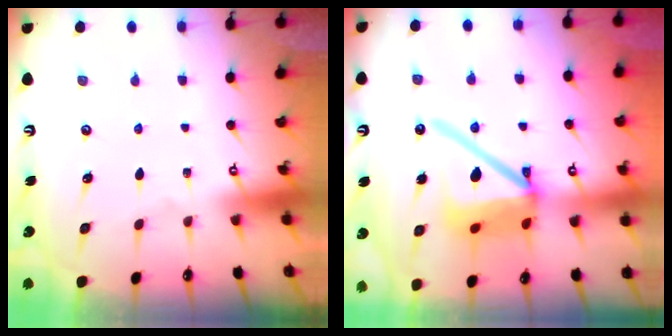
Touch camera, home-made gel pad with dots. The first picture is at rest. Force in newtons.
{"total": 16.3, "press": 16.2, "slide": 1.9}